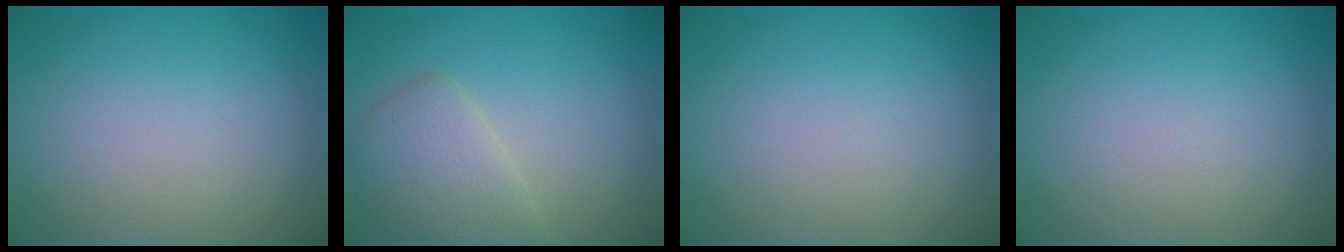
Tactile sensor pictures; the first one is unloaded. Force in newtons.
{"total": 3.7, "press": 3.7, "slide": 0.2}
{"total": 0.0}
{"total": 0.0}